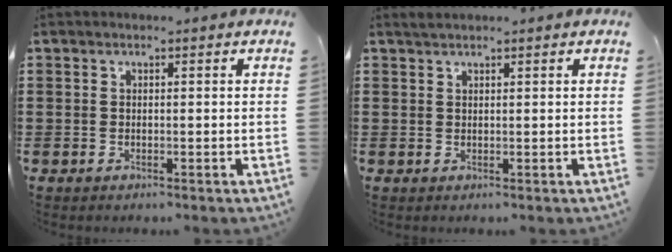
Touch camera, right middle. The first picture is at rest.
{"total": 0.7, "force": [0.7, 0.1, 0.3], "torque": [-0.007, 0.001, 0.012]}